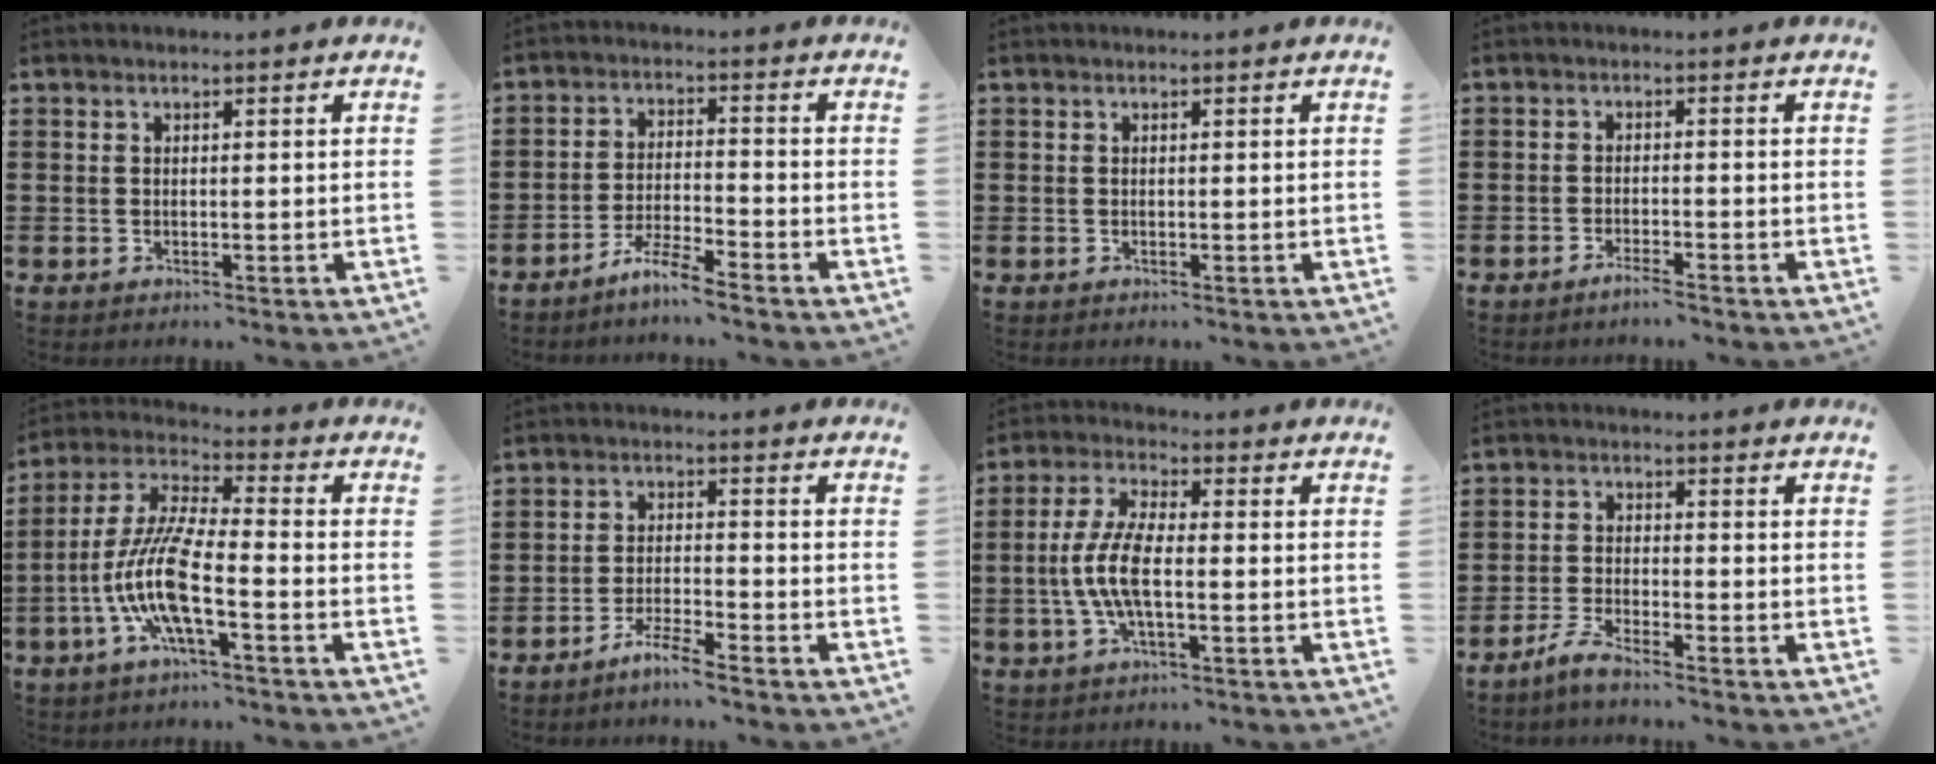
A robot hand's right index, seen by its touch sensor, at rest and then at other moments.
{"total": 4.9, "force": [-4.5, -0.4, 1.9], "torque": [-0.048, -0.006, -0.089]}
{"total": 0.0}
{"total": 2.1, "force": [-1.9, 0.0, 0.8], "torque": [-0.014, 0.000, -0.034]}
{"total": 10.5, "force": [-4.4, 1.9, 9.4], "torque": [-0.219, -0.016, -0.091]}
{"total": 3.9, "force": [-3.6, -0.3, 1.5], "torque": [-0.035, 0.000, -0.072]}
{"total": 7.5, "force": [-1.3, 3.0, 6.8], "torque": [-0.161, -0.006, -0.033]}
{"total": 3.3, "force": [-3.0, -0.1, 1.5], "torque": [-0.049, -0.005, -0.064]}